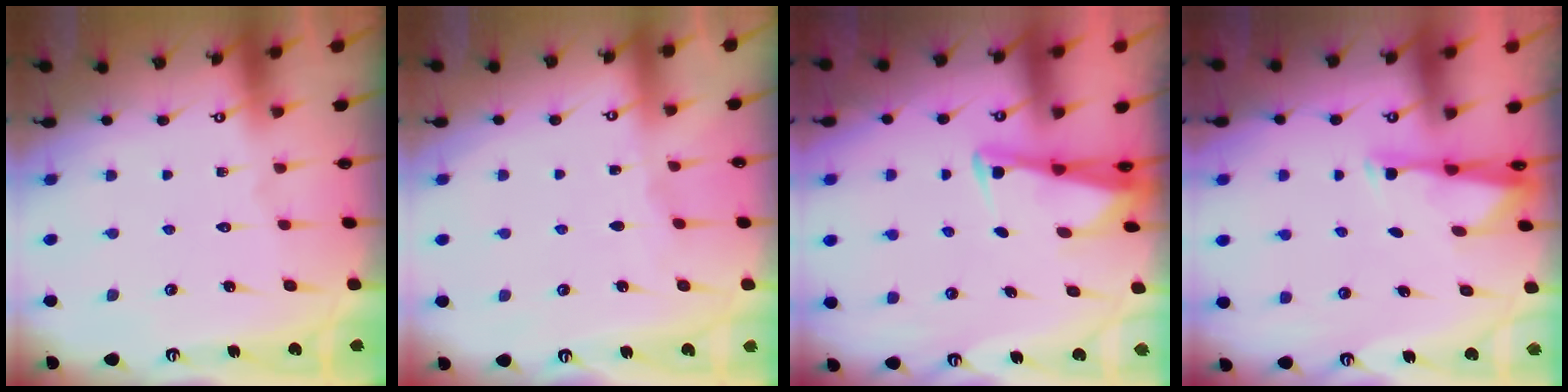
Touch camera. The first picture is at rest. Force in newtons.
{"total": 2.7, "press": 2.7, "slide": 0.4}
{"total": 2.9, "press": 2.9, "slide": 0.2}
{"total": 2.9, "press": 2.9, "slide": 0.5}